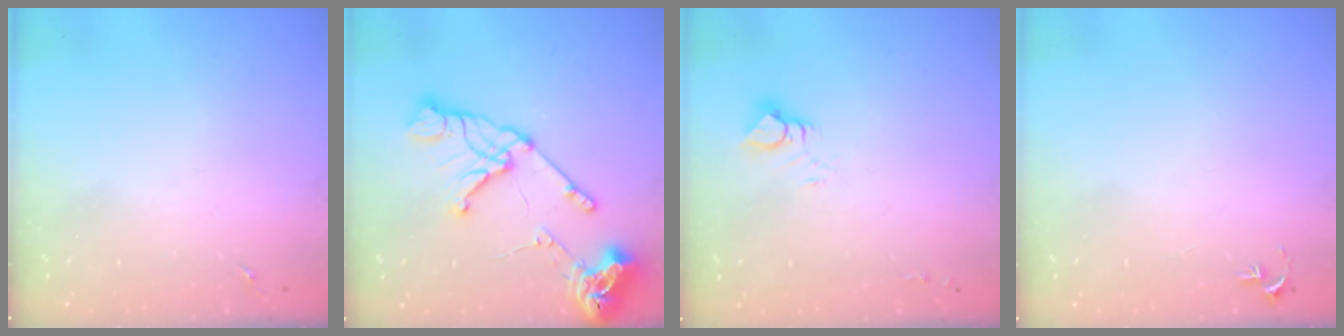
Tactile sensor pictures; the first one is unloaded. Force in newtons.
{"total": 18.8, "press": 18.7, "slide": 1.7}
{"total": 4.5, "press": 4.5, "slide": 0.2}
{"total": 2.7, "press": 2.7, "slide": 0.3}